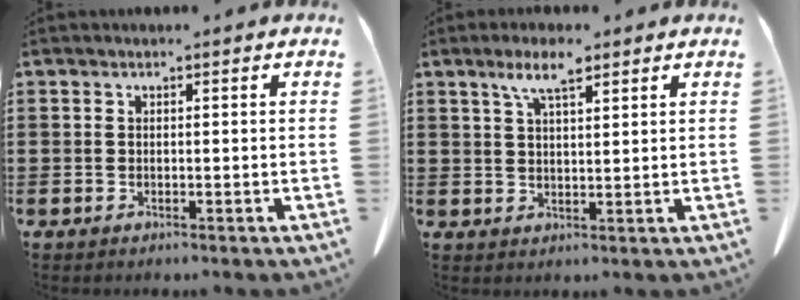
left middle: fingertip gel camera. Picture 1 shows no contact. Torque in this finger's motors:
{"motor_torque": [1.14, 1.00, 0.50, 0.12]}